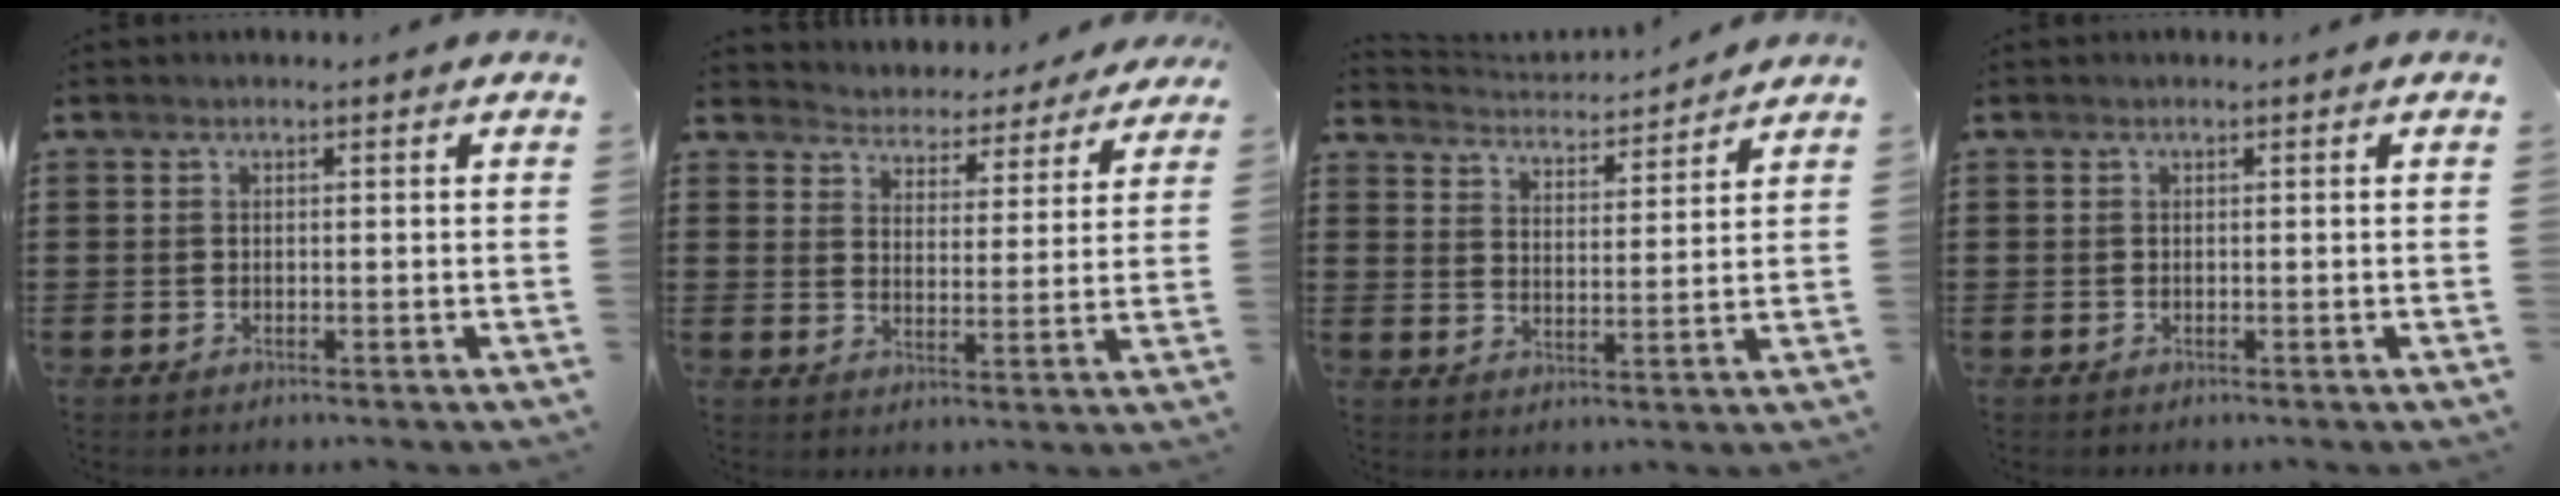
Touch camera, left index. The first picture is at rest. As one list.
[{"total": 4.1, "force": [4.0, 0.2, -0.6], "torque": [-0.017, -0.035, 0.067]}, {"total": 3.1, "force": [3.1, -0.3, 0.0], "torque": [-0.018, -0.030, 0.049]}, {"total": 0.0}]